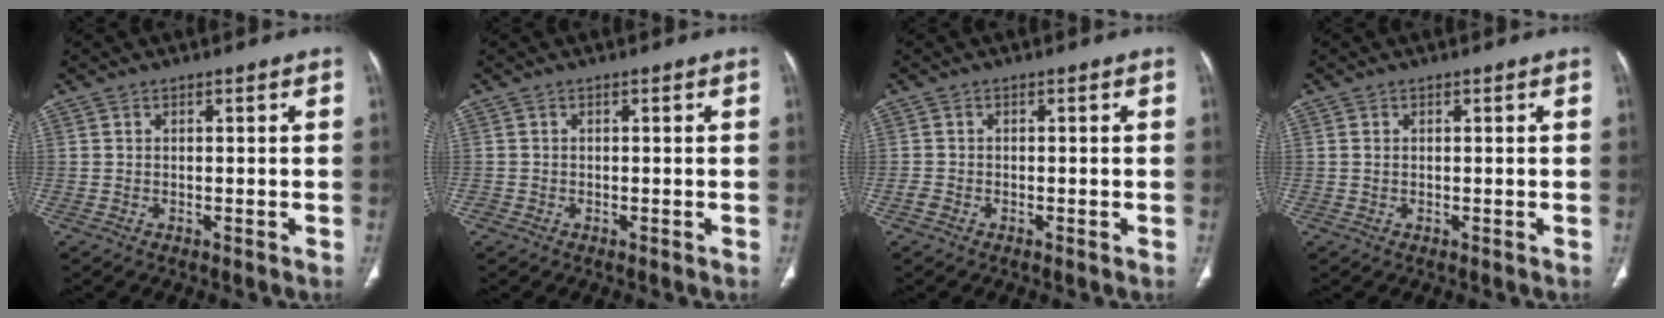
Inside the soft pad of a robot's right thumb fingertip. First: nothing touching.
{"total": 0.6, "force": [-0.3, 0.5, 0.0], "torque": [-0.002, 0.003, -0.009]}
{"total": 1.0, "force": [-0.6, 0.7, 0.4], "torque": [-0.009, 0.001, -0.016]}
{"total": 0.6, "force": [0.1, 0.4, 0.4], "torque": [-0.012, 0.002, 0.002]}